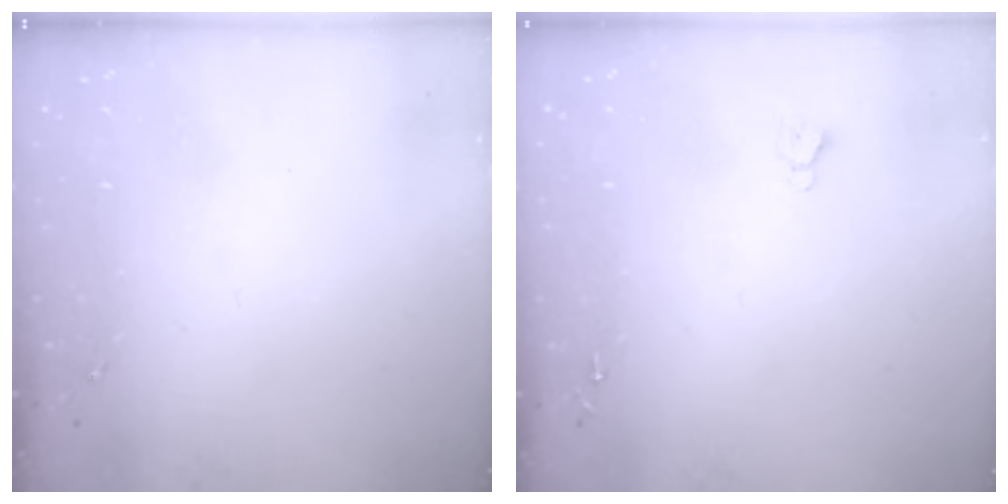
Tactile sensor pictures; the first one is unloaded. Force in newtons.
{"total": 2.7, "press": 2.7, "slide": 0.0}